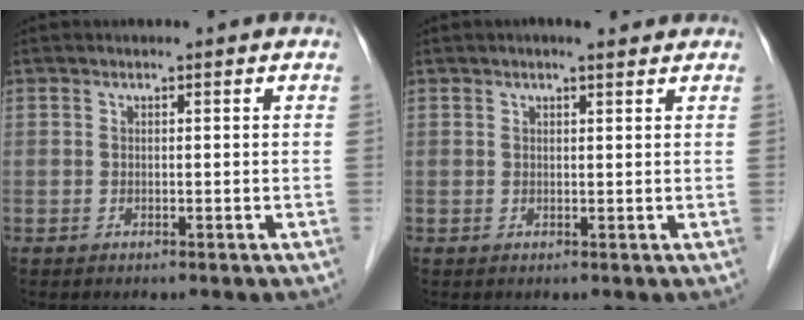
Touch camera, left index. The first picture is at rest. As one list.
[{"total": 2.6, "force": [2.0, 0.6, 1.6], "torque": [-0.025, 0.014, 0.028]}]